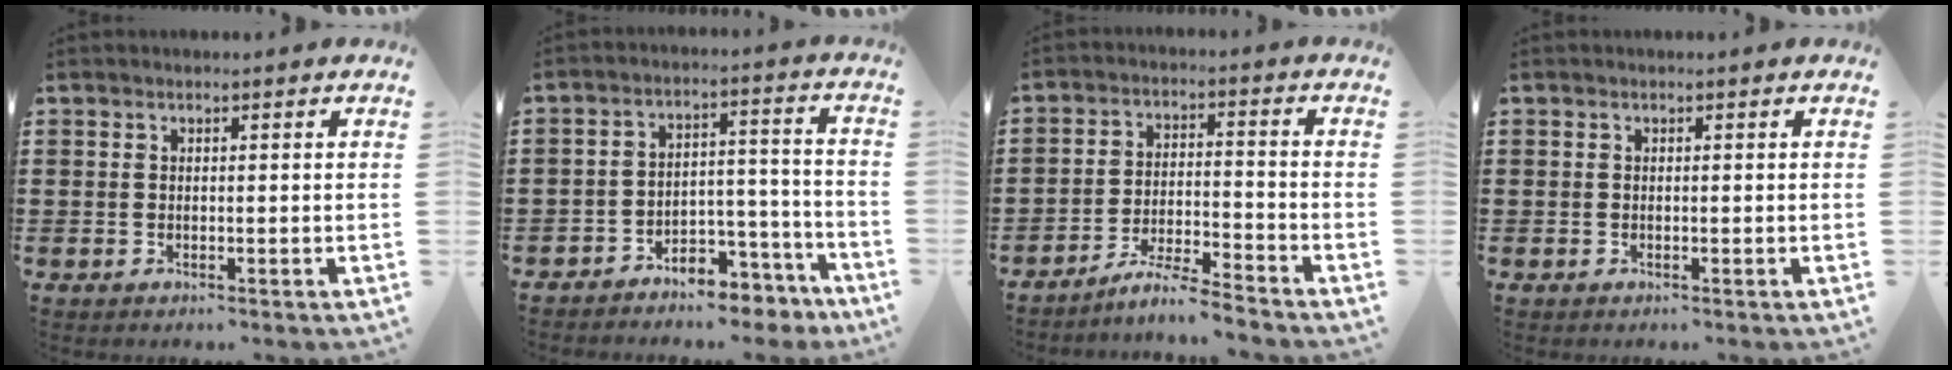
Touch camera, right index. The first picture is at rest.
{"total": 5.1, "force": [-4.7, 1.8, 0.9], "torque": [-0.017, 0.011, -0.092]}
{"total": 5.6, "force": [-5.4, -0.5, 1.6], "torque": [-0.035, -0.008, -0.106]}
{"total": 0.0}